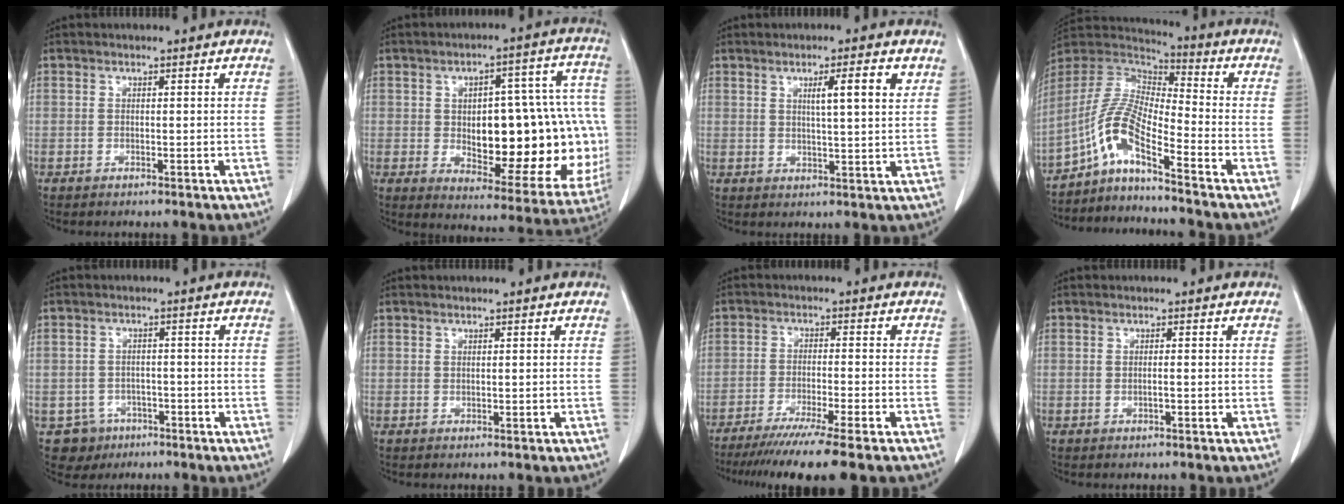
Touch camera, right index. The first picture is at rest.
{"total": 24.9, "force": [-1.6, 9.6, 23.0], "torque": [-0.230, 0.036, 0.013]}
{"total": 5.4, "force": [2.4, 0.2, 4.8], "torque": [-0.074, 0.000, 0.034]}
{"total": 9.5, "force": [-6.1, 0.8, 7.2], "torque": [-0.164, 0.011, -0.121]}
{"total": 5.0, "force": [-2.5, 4.3, 0.0], "torque": [0.004, 0.011, -0.032]}
{"total": 0.0}
{"total": 13.0, "force": [-10.3, -0.8, 7.9], "torque": [-0.112, -0.041, -0.160]}
{"total": 0.6, "force": [-0.2, -0.1, 0.6], "torque": [-0.010, 0.001, -0.004]}